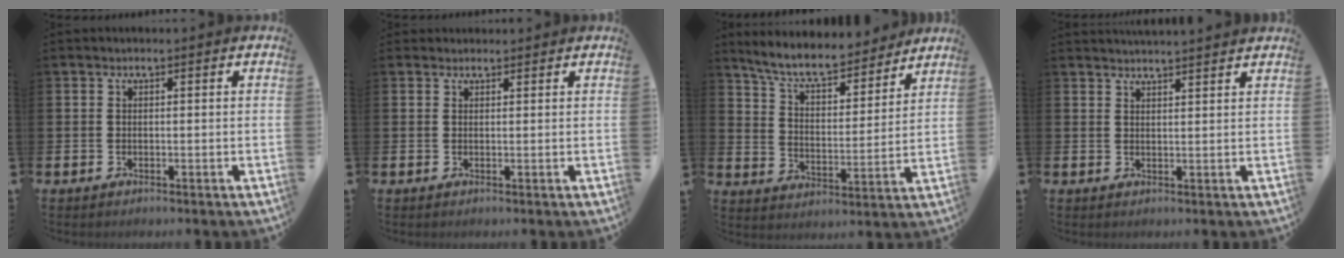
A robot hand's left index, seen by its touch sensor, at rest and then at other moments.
{"total": 1.1, "force": [1.1, 0.4, 0.0], "torque": [0.021, -0.004, 0.015]}
{"total": 8.2, "force": [7.5, 1.7, 2.9], "torque": [-0.079, -0.055, 0.129]}
{"total": 2.6, "force": [2.6, -0.3, 0.1], "torque": [0.000, -0.014, 0.046]}